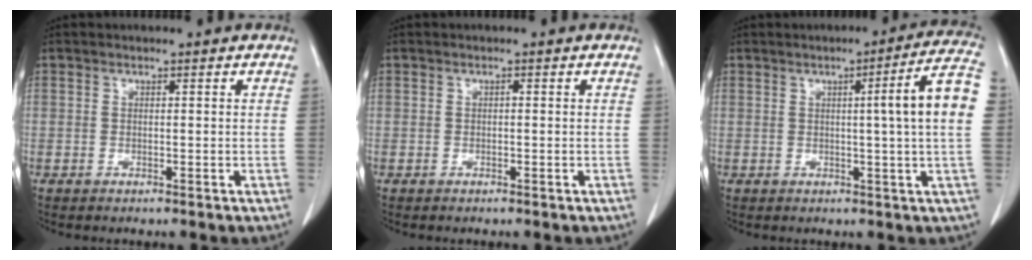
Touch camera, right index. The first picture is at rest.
{"total": 0.0}
{"total": 9.5, "force": [1.5, -1.4, 9.2], "torque": [-0.125, 0.002, 0.018]}